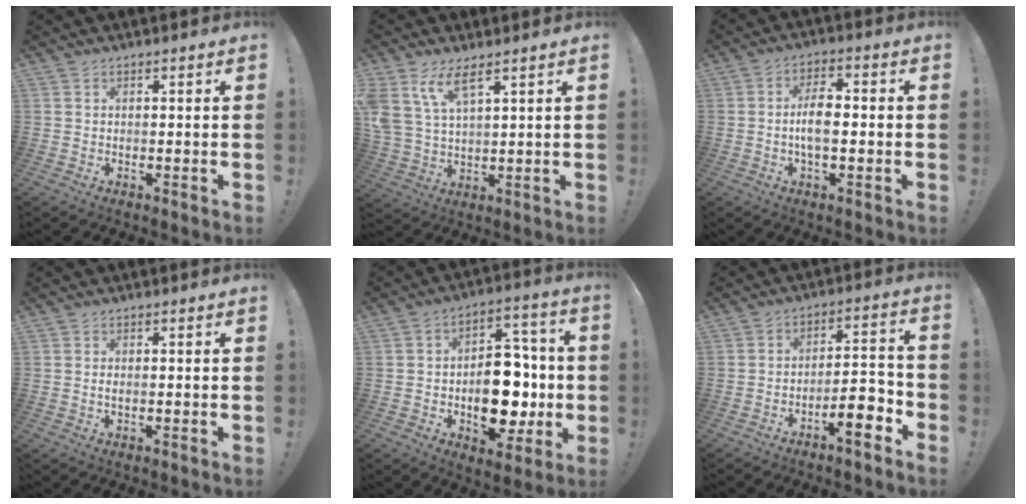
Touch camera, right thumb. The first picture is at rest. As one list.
[{"total": 9.7, "force": [6.2, 3.6, 6.4], "torque": [-0.141, -0.021, 0.120]}, {"total": 8.1, "force": [-1.1, 3.7, 7.1], "torque": [-0.132, 0.005, -0.026]}, {"total": 0.8, "force": [0.0, 0.1, 0.8], "torque": [-0.007, -0.002, -0.002]}, {"total": 18.5, "force": [-3.3, 12.2, 13.5], "torque": [-0.174, 0.027, -0.039]}, {"total": 9.8, "force": [-5.7, 2.6, 7.6], "torque": [-0.110, 0.030, -0.100]}]